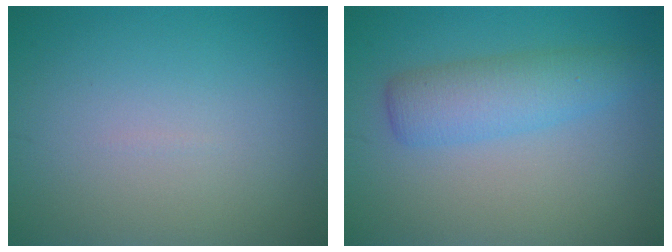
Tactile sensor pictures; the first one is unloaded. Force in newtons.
{"total": 4.0, "press": 4.0, "slide": 0.1}